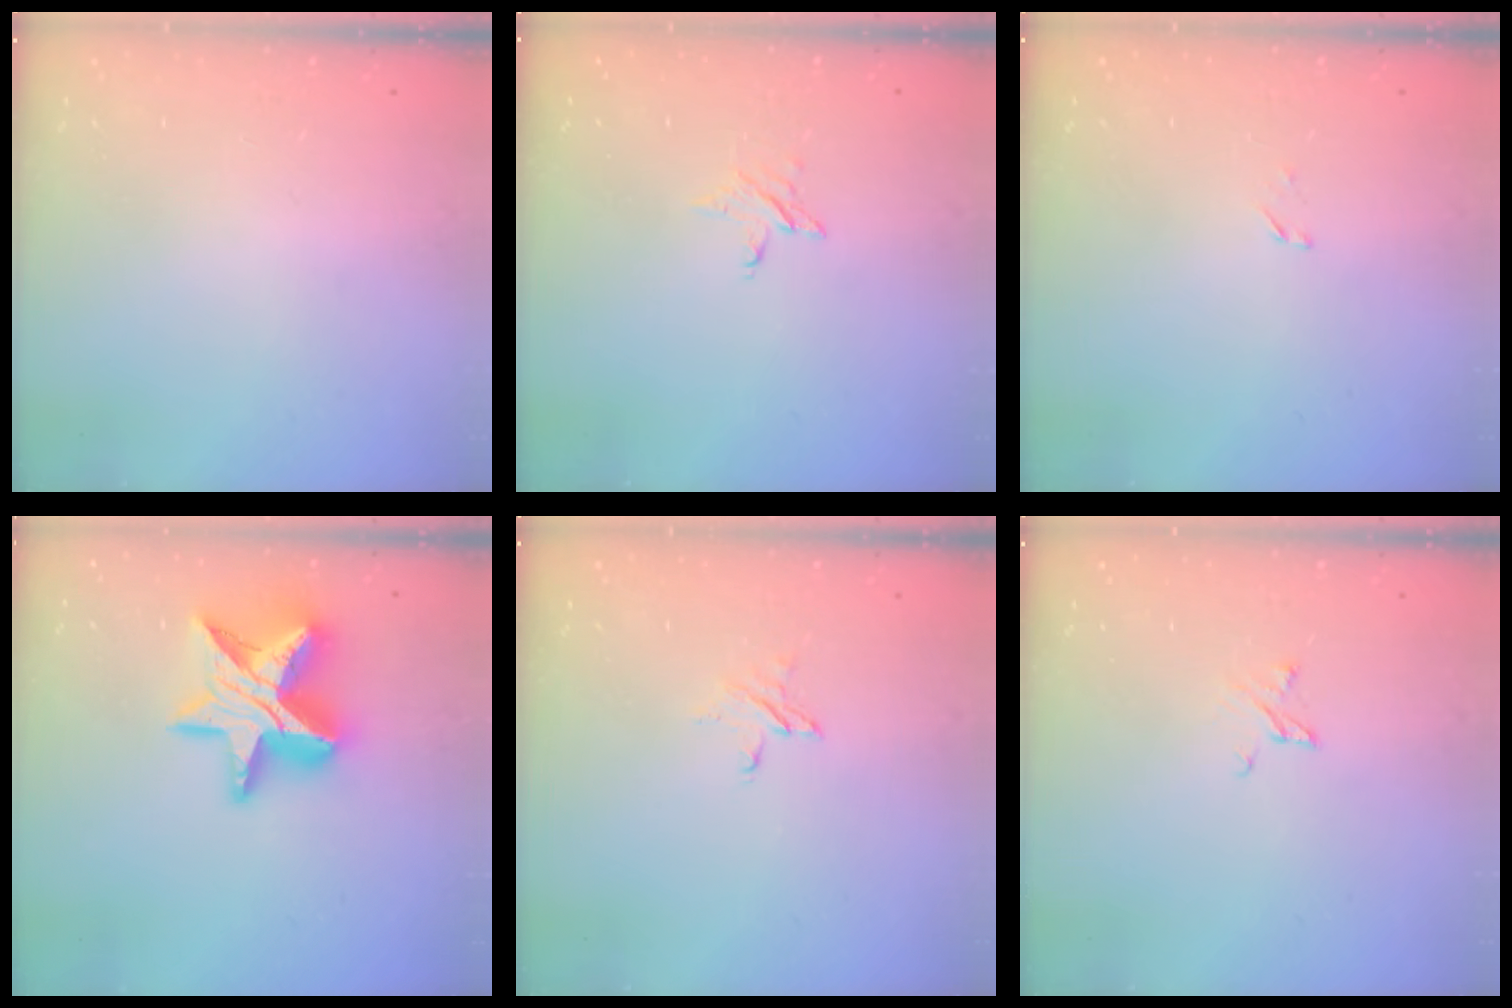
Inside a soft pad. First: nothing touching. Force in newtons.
{"total": 2.8, "press": 2.8, "slide": 0.3}
{"total": 1.6, "press": 1.6, "slide": 0.2}
{"total": 18.3, "press": 18.3, "slide": 1.3}
{"total": 3.5, "press": 3.5, "slide": 0.3}
{"total": 3.5, "press": 3.5, "slide": 0.3}